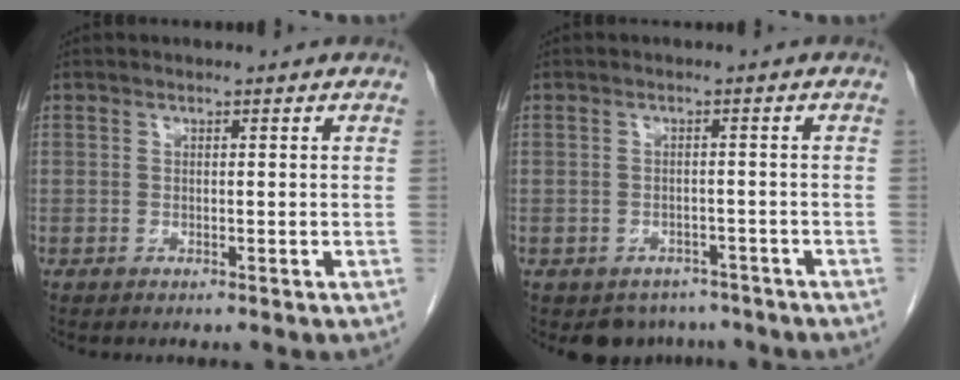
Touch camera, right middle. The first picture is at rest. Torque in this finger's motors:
{"motor_torque": [0.02, -0.02, -0.08, 0.00]}